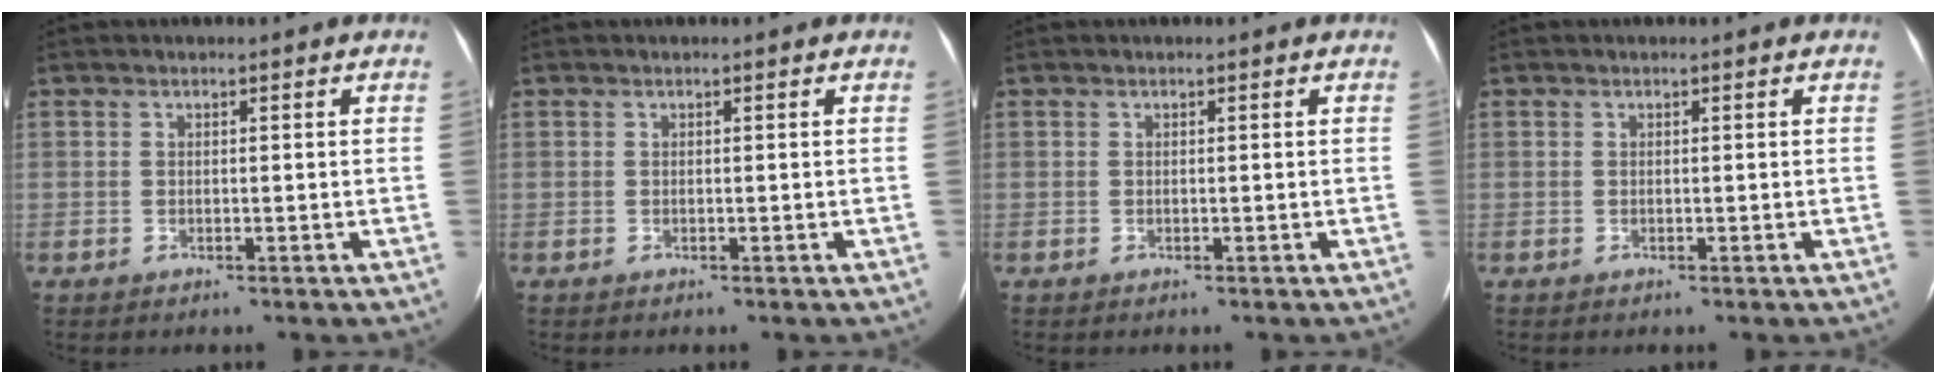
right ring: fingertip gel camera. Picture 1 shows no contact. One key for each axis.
{"total": 0.0}
{"total": 0.0}
{"total": 0.0}